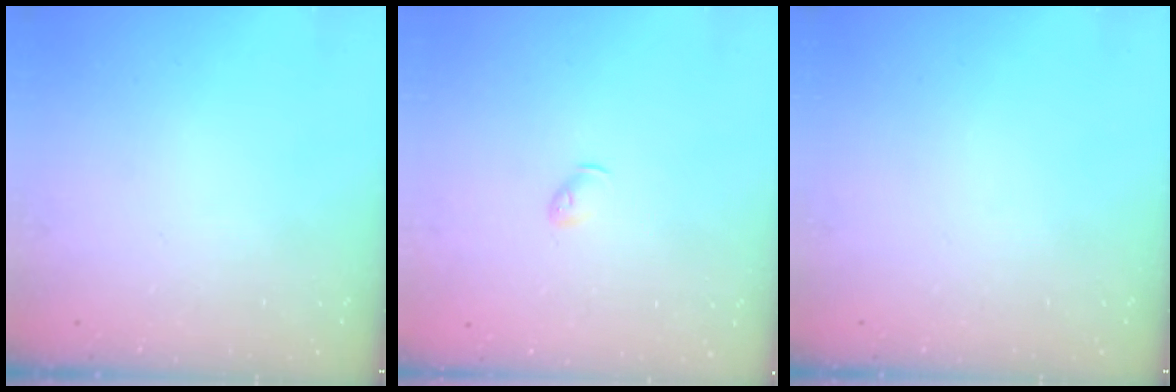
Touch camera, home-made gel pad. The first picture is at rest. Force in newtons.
{"total": 3.9, "press": 3.8, "slide": 0.8}
{"total": 0.0}